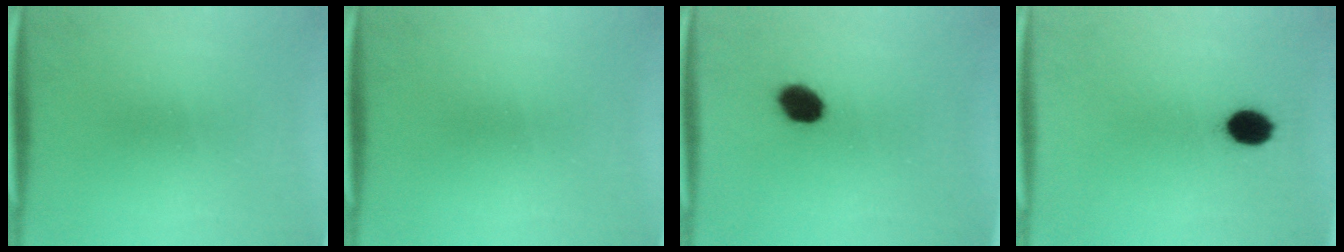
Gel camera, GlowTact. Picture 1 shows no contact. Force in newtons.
{"total": 0.0}
{"total": 5.6}
{"total": 5.7}